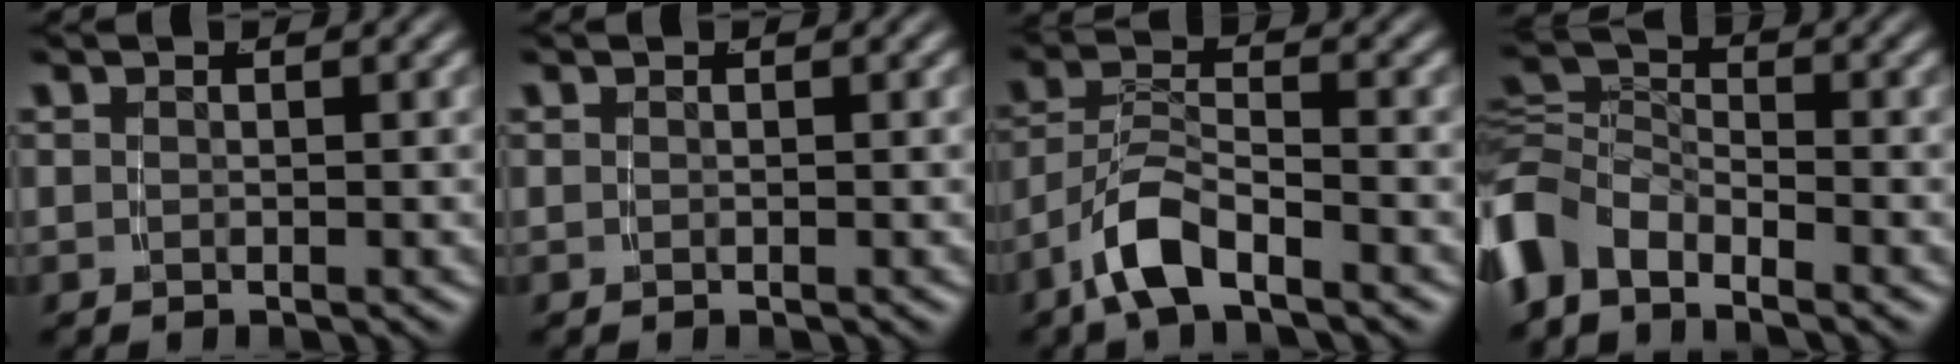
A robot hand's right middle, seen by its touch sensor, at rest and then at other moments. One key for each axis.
{"total": 0.0}
{"total": 4.0, "fx": -2.7, "fy": 1.2, "fz": 2.8, "tx": -0.057, "ty": -0.003, "tz": -0.047}
{"total": 5.4, "fx": -2.8, "fy": 3.7, "fz": 2.8, "tx": -0.075, "ty": -0.023, "tz": -0.048}